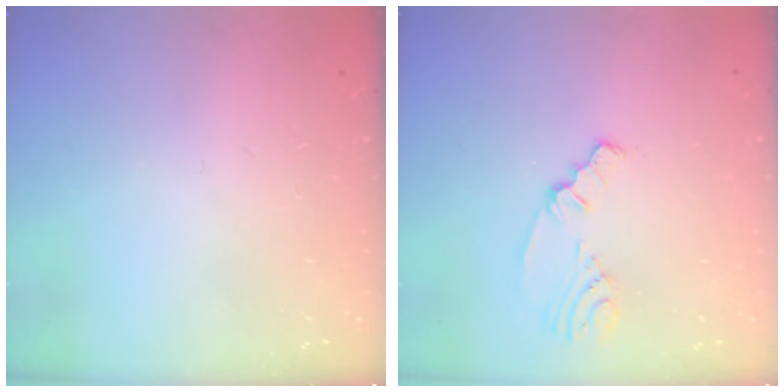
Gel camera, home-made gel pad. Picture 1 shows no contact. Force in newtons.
{"total": 2.1, "press": 1.6, "slide": 1.3}